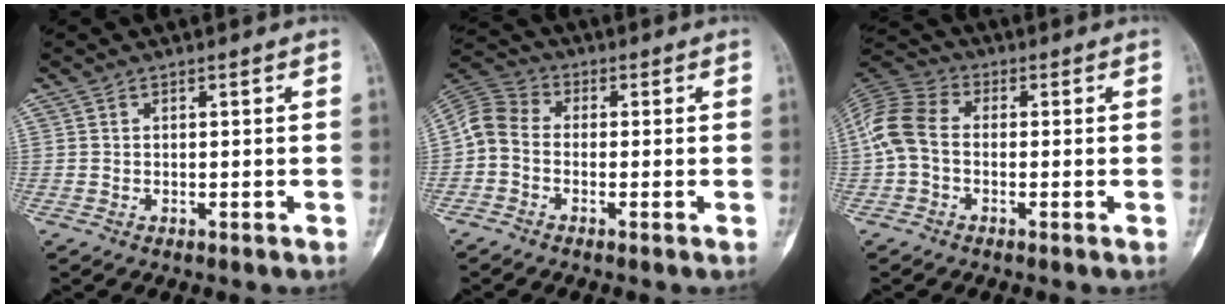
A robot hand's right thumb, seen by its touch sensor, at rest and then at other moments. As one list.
[{"total": 6.7, "force": [-1.1, 4.9, 4.4], "torque": [-0.081, 0.023, -0.041]}, {"total": 9.5, "force": [-0.7, 6.6, 6.8], "torque": [-0.144, 0.025, -0.029]}]